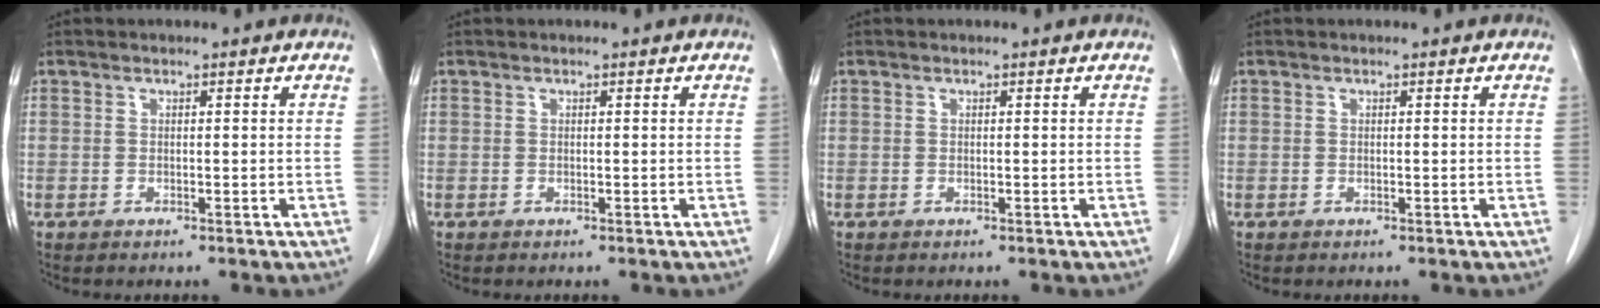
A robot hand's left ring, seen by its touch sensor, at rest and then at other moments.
{"total": 0.0}
{"total": 0.0}
{"total": 0.0}